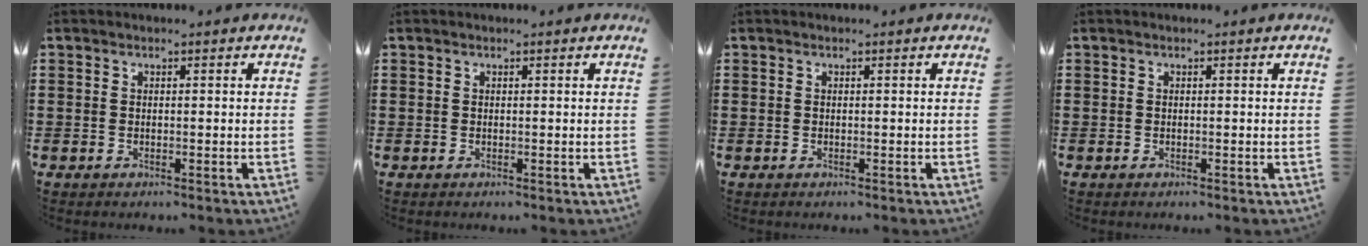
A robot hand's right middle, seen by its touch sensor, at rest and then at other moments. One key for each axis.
{"total": 0.0}
{"total": 0.0}
{"total": 0.0}